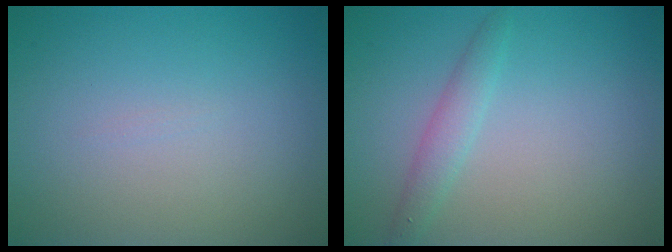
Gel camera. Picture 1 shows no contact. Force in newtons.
{"total": 1.8, "press": 1.8, "slide": 0.0}